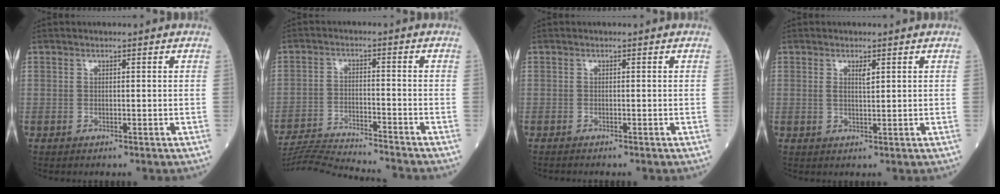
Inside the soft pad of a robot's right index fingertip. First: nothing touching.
{"total": 14.7, "force": [-14.0, -1.2, 4.2], "torque": [-0.064, -0.015, -0.221]}
{"total": 0.7, "force": [-0.6, -0.1, 0.3], "torque": [-0.005, 0.000, -0.009]}
{"total": 1.6, "force": [0.7, 0.3, 1.4], "torque": [-0.027, -0.001, 0.013]}